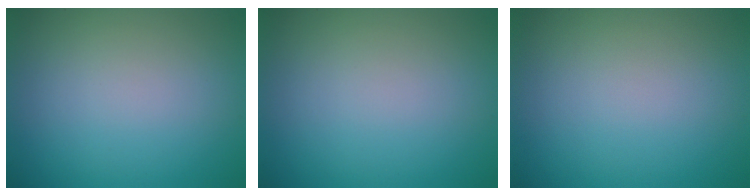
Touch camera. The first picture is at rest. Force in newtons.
{"total": 0.0}
{"total": 0.0}